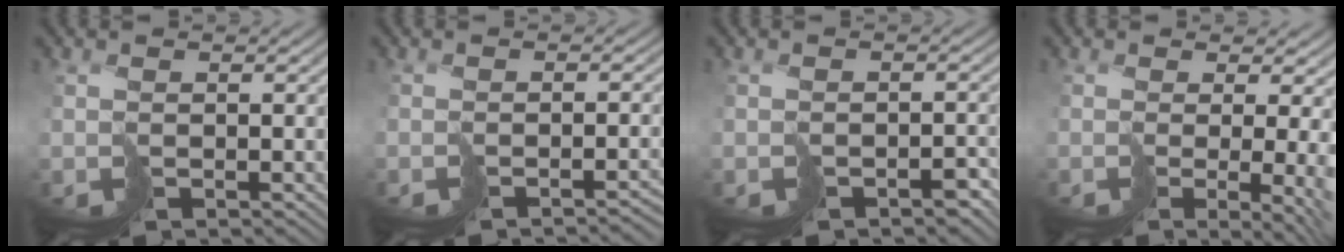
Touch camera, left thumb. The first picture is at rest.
{"total": 2.6, "force": [-2.3, 0.4, 1.2], "torque": [-0.005, -0.004, -0.030]}
{"total": 3.0, "force": [-2.2, 1.5, 1.3], "torque": [-0.007, -0.007, -0.031]}
{"total": 8.5, "force": [-0.2, 3.2, 7.8], "torque": [-0.103, -0.022, 0.028]}